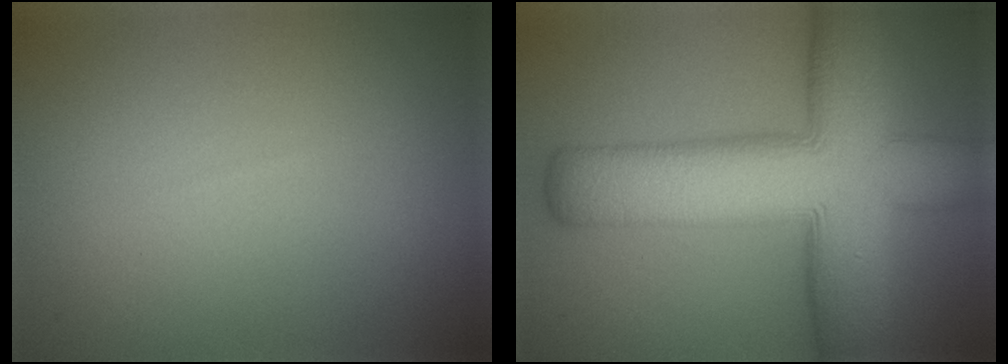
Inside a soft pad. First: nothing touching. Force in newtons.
{"total": 14.2, "press": 14.1, "slide": 0.7}